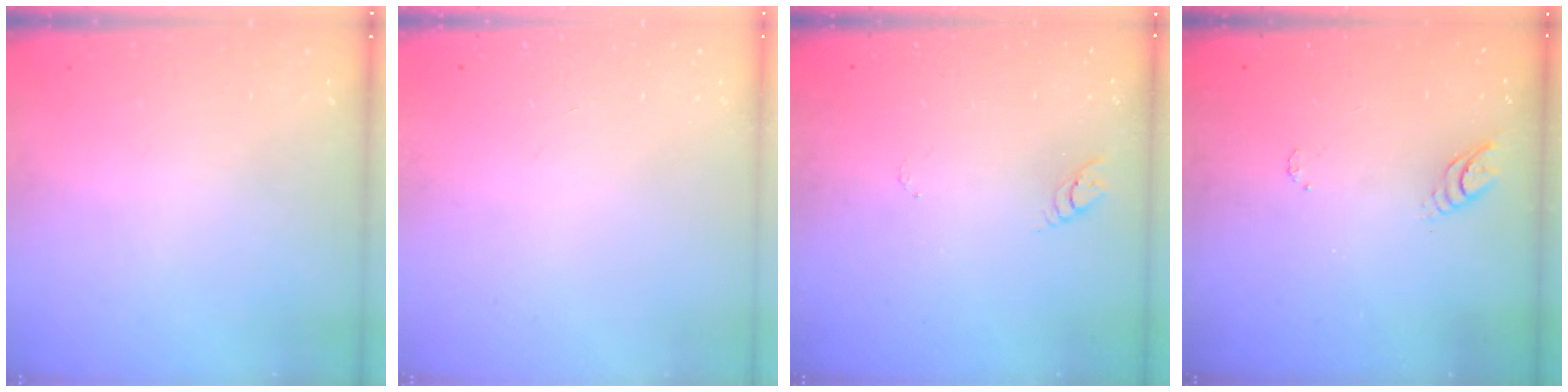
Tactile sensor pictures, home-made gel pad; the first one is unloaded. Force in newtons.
{"total": 0.0}
{"total": 2.7, "press": 2.7, "slide": 0.2}
{"total": 3.8, "press": 3.8, "slide": 0.4}